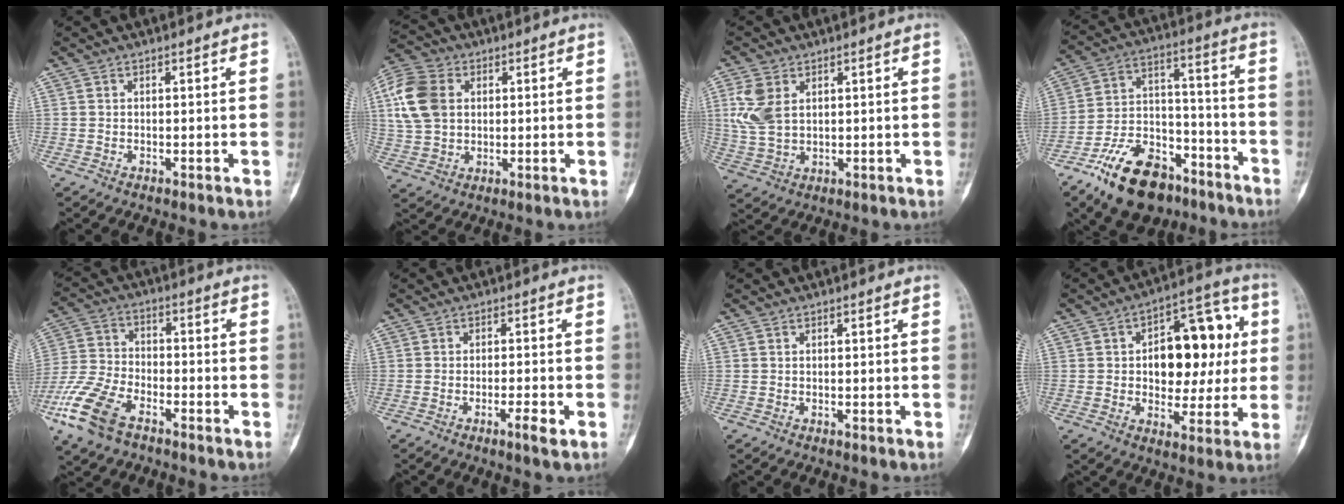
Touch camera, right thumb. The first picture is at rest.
{"total": 12.4, "force": [2.6, 9.1, 8.0], "torque": [-0.152, 0.009, 0.046]}
{"total": 7.7, "force": [2.1, 5.1, 5.5], "torque": [-0.119, -0.001, 0.050]}
{"total": 18.3, "force": [-11.9, 9.8, 9.9], "torque": [-0.148, 0.088, -0.202]}
{"total": 13.2, "force": [-7.6, 6.7, 8.5], "torque": [-0.183, 0.018, -0.156]}
{"total": 3.2, "force": [-1.6, 0.4, 2.7], "torque": [-0.048, 0.005, -0.028]}
{"total": 0.0}
{"total": 17.0, "force": [2.2, 10.1, 13.5], "torque": [-0.132, 0.024, 0.032]}